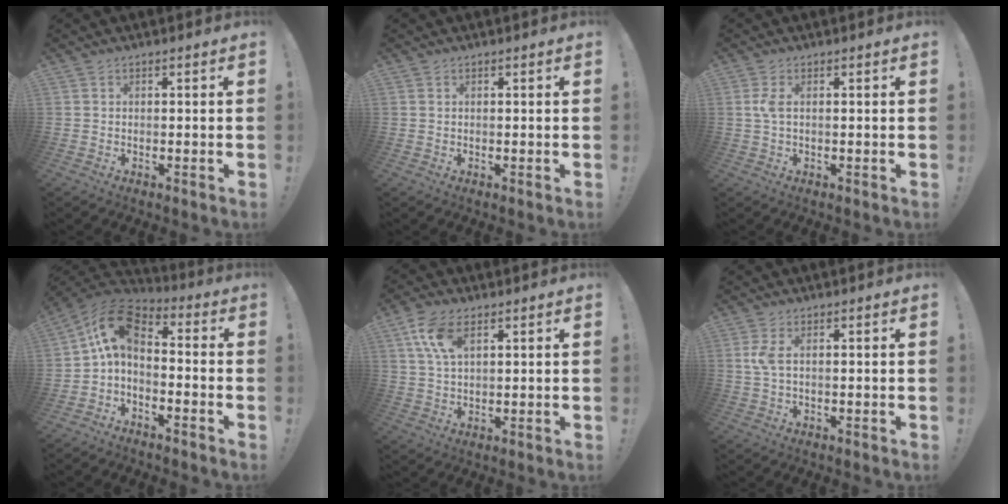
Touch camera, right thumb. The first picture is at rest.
{"total": 0.0}
{"total": 2.8, "force": [0.2, 0.8, 2.7], "torque": [-0.051, 0.003, 0.005]}
{"total": 10.1, "force": [1.0, 6.3, 7.9], "torque": [-0.141, 0.003, 0.022]}
{"total": 8.7, "force": [4.0, 4.4, 6.4], "torque": [-0.133, -0.004, 0.074]}
{"total": 3.6, "force": [0.6, 1.2, 3.4], "torque": [-0.070, 0.001, 0.011]}